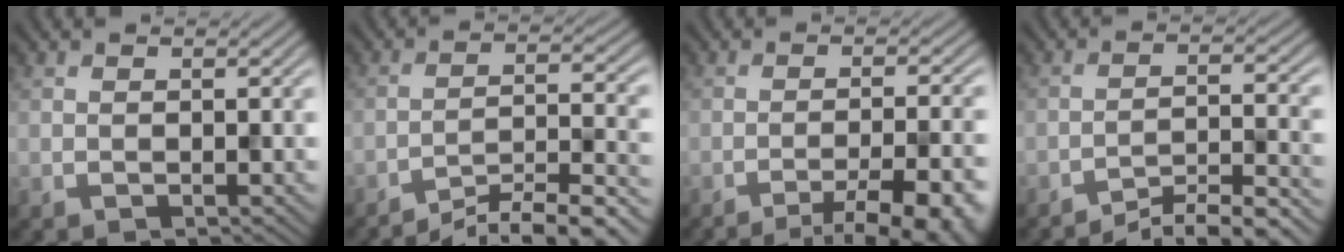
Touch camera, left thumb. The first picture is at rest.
{"total": 9.3, "force": [-8.0, 1.2, 4.7], "torque": [-0.077, 0.007, -0.131]}
{"total": 11.6, "force": [-8.2, 2.7, 7.7], "torque": [-0.099, 0.005, -0.093]}
{"total": 6.1, "force": [-5.2, 0.8, 3.1], "torque": [-0.056, 0.016, -0.090]}